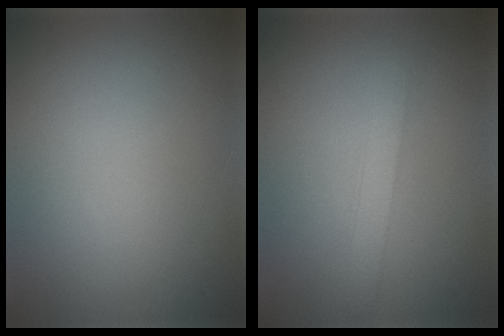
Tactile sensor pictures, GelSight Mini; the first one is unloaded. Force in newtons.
{"total": 1.7, "press": 1.7, "slide": 0.1}